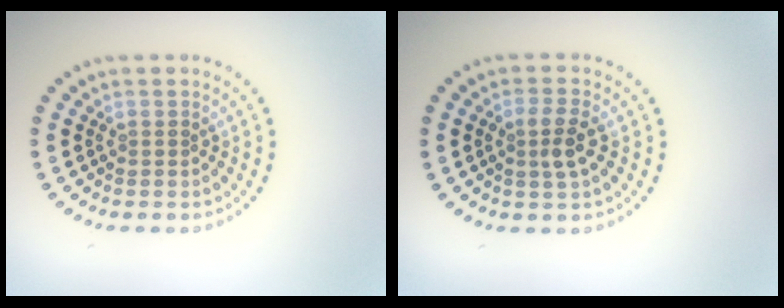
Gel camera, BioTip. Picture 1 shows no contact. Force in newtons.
{"total": 2.2, "press": 2.1, "slide": 0.7}